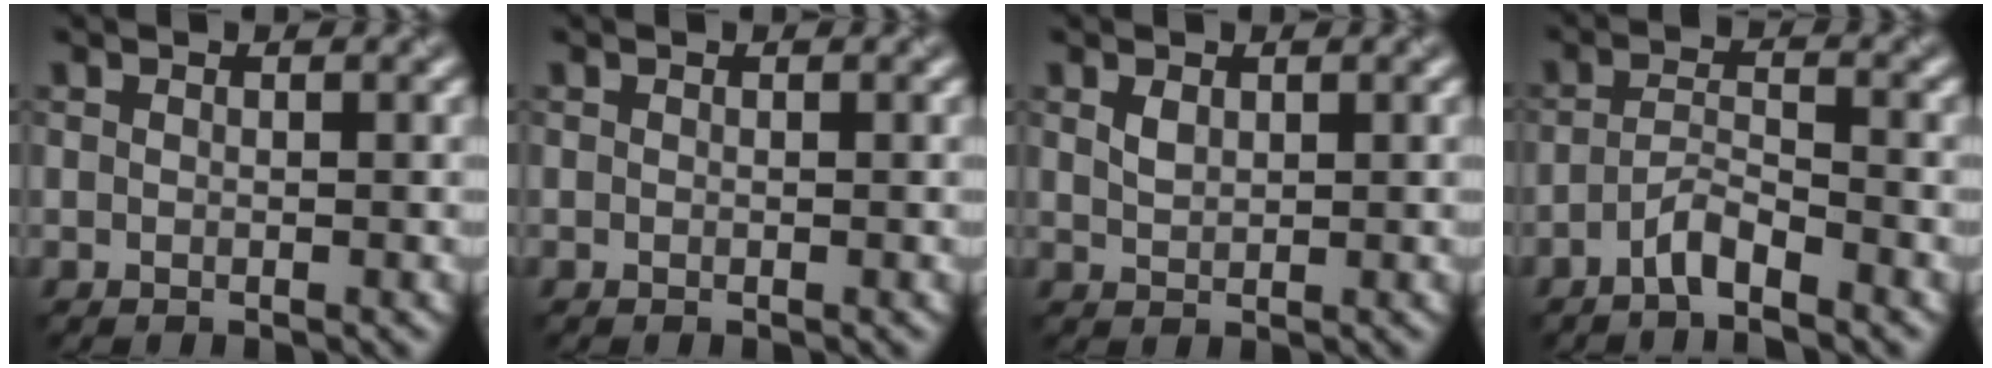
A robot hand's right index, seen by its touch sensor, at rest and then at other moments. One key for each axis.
{"total": 0.0}
{"total": 0.5, "fx": 0.2, "fy": 0.4, "fz": 0.2, "tx": -0.010, "ty": 0.005, "tz": 0.016}
{"total": 2.8, "fx": -2.5, "fy": 0.2, "fz": 1.3, "tx": -0.026, "ty": 0.014, "tz": -0.046}